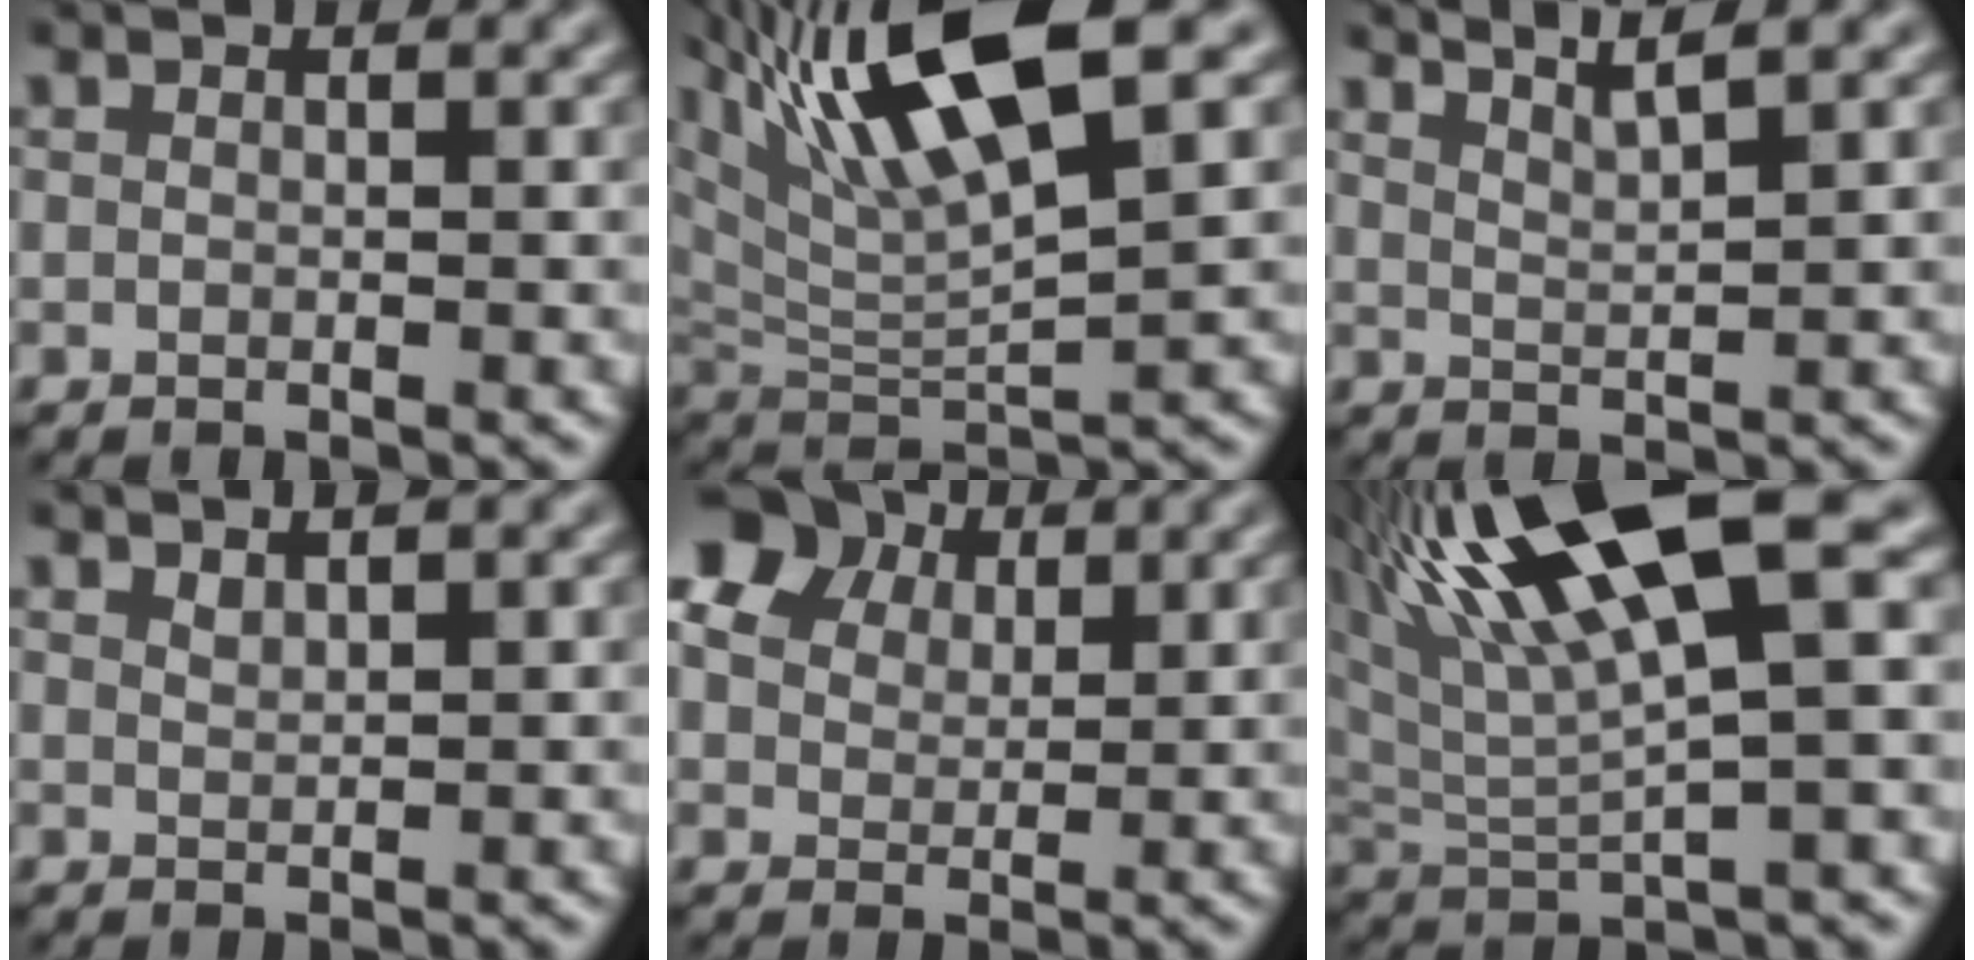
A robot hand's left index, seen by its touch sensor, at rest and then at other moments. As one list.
[{"total": 11.2, "force": [5.8, 2.6, 9.2], "torque": [-0.170, 0.012, 0.104]}, {"total": 3.5, "force": [2.8, 0.5, 2.0], "torque": [-0.017, 0.011, 0.034]}, {"total": 0.8, "force": [0.7, 0.1, 0.3], "torque": [-0.003, -0.001, 0.015]}, {"total": 10.1, "force": [5.1, 7.1, 5.0], "torque": [-0.119, 0.034, 0.075]}, {"total": 12.6, "force": [6.1, 3.2, 10.6], "torque": [-0.198, 0.021, 0.108]}]